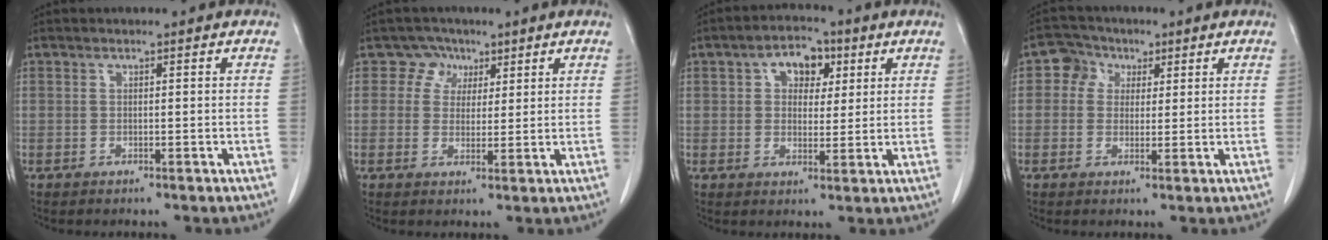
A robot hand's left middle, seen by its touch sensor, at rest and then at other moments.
{"total": 3.6, "force": [1.9, 3.1, 0.1], "torque": [0.002, 0.005, 0.028]}
{"total": 6.1, "force": [2.3, 3.9, 4.1], "torque": [-0.060, 0.020, 0.035]}
{"total": 4.3, "force": [1.5, 3.8, 1.3], "torque": [-0.023, 0.019, 0.026]}